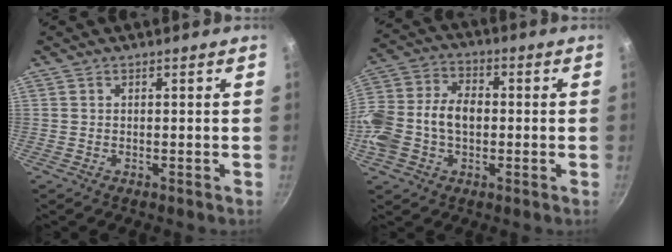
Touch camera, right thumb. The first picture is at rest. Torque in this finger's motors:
{"motor_torque": [0.31, 0.31, 0.13, -0.07, 0.35]}